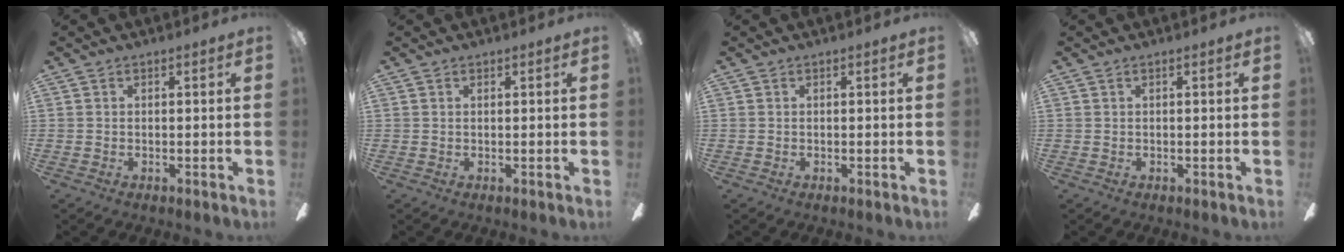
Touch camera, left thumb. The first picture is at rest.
{"total": 0.0}
{"total": 0.0}
{"total": 0.0}